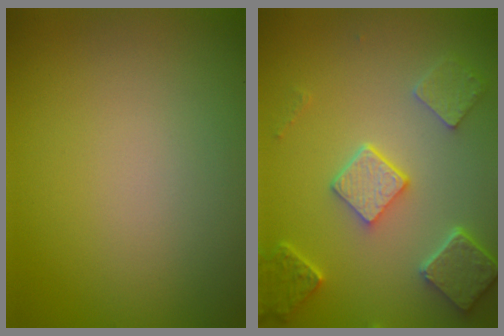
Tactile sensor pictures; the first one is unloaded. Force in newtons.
{"total": 5.4, "press": 4.2, "slide": 3.4}